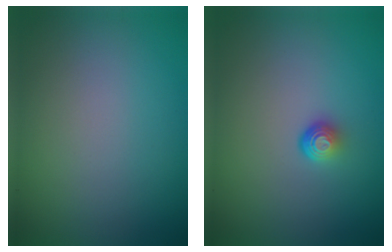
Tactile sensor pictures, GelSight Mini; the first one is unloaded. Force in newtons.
{"total": 1.7, "press": 1.0, "slide": 1.4}